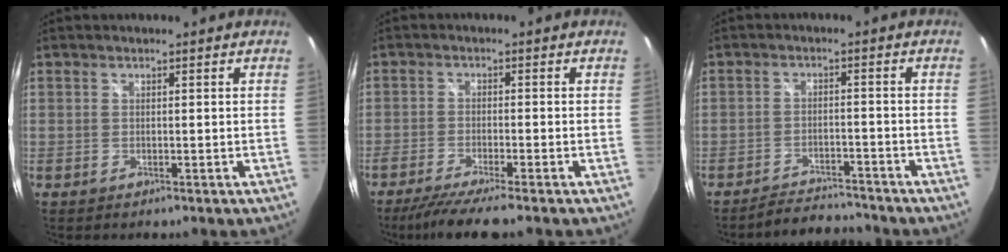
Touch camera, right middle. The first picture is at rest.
{"total": 7.5, "force": [-6.2, -0.5, 4.1], "torque": [-0.096, -0.026, -0.106]}
{"total": 7.0, "force": [-6.9, 1.1, 1.1], "torque": [-0.040, 0.004, -0.104]}